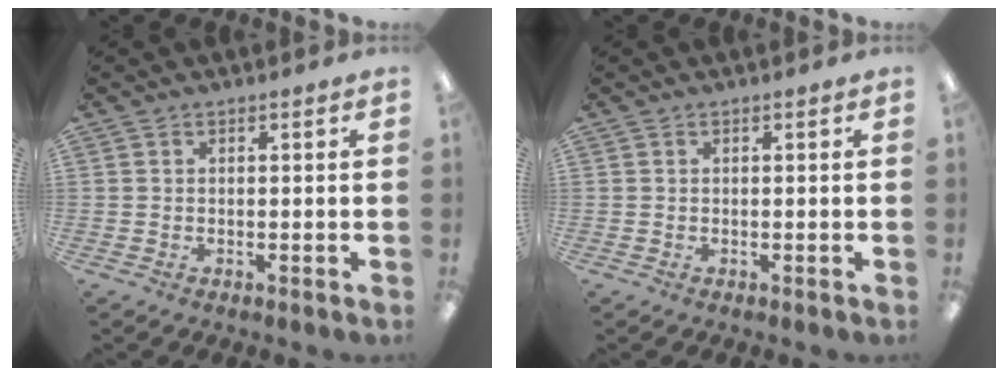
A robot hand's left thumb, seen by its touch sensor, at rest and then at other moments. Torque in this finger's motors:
{"motor_torque": [0.00, 0.00, -0.01, -0.10, 0.00]}